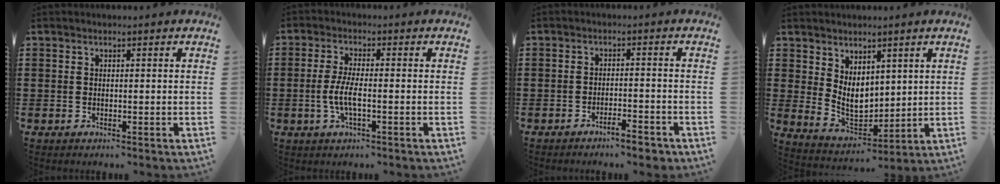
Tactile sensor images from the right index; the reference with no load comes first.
{"total": 4.7, "force": [-1.1, 1.1, 4.4], "torque": [-0.104, -0.005, -0.030]}
{"total": 3.5, "force": [-3.0, 0.2, 1.8], "torque": [-0.032, -0.004, -0.055]}
{"total": 6.1, "force": [2.7, 4.2, 3.5], "torque": [-0.080, -0.006, 0.052]}